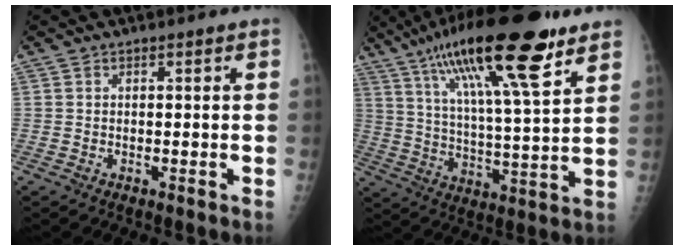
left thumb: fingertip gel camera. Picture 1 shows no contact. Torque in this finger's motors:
{"motor_torque": [0.66, 0.79, 1.52, -1.26, 0.59]}